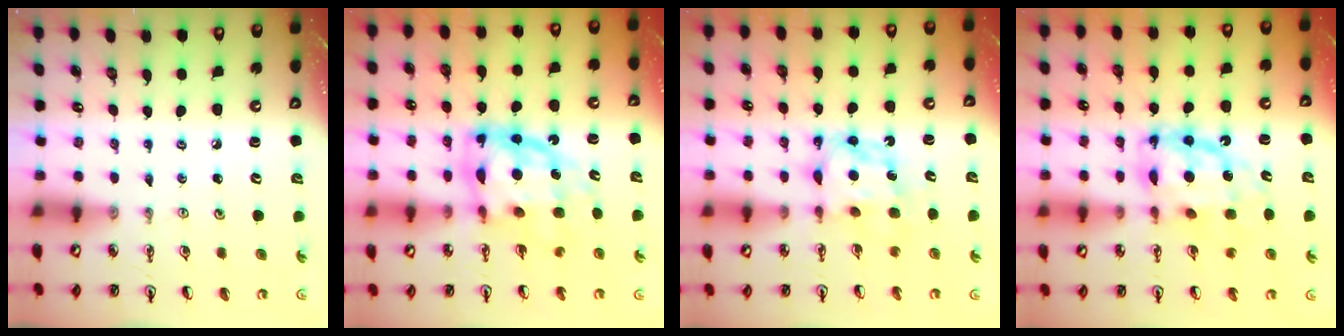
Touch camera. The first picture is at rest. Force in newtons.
{"total": 12.7, "press": 12.7, "slide": 1.2}
{"total": 7.3, "press": 7.3, "slide": 0.2}
{"total": 13.6, "press": 13.5, "slide": 1.4}